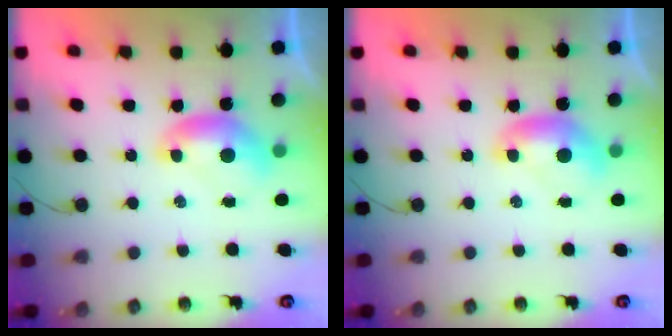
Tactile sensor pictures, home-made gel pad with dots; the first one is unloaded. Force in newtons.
{"total": 0.0}